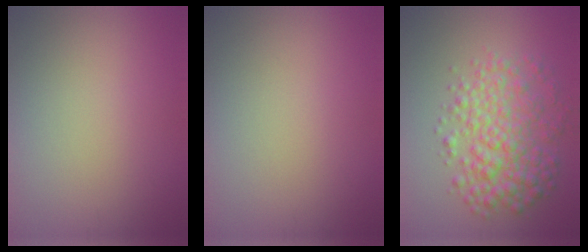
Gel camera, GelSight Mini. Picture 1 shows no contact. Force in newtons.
{"total": 0.0}
{"total": 6.1, "press": 6.0, "slide": 0.1}